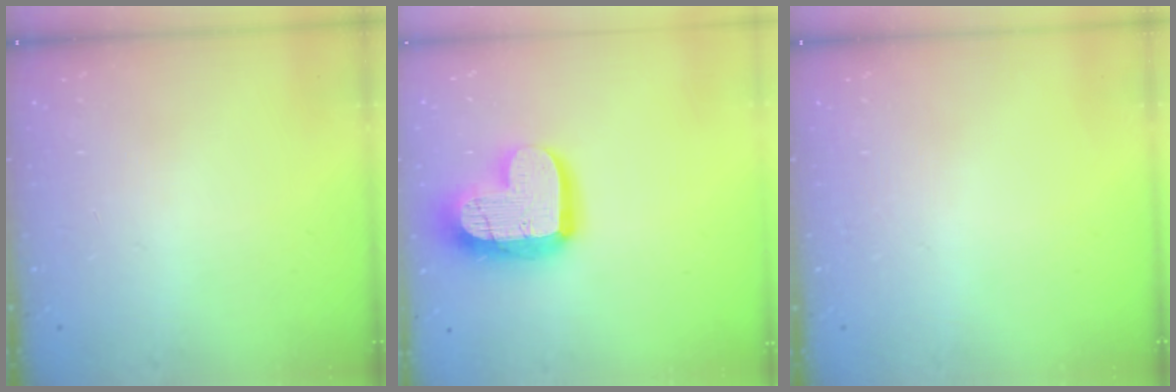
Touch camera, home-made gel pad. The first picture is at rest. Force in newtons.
{"total": 16.9, "press": 16.9, "slide": 1.3}
{"total": 0.0}